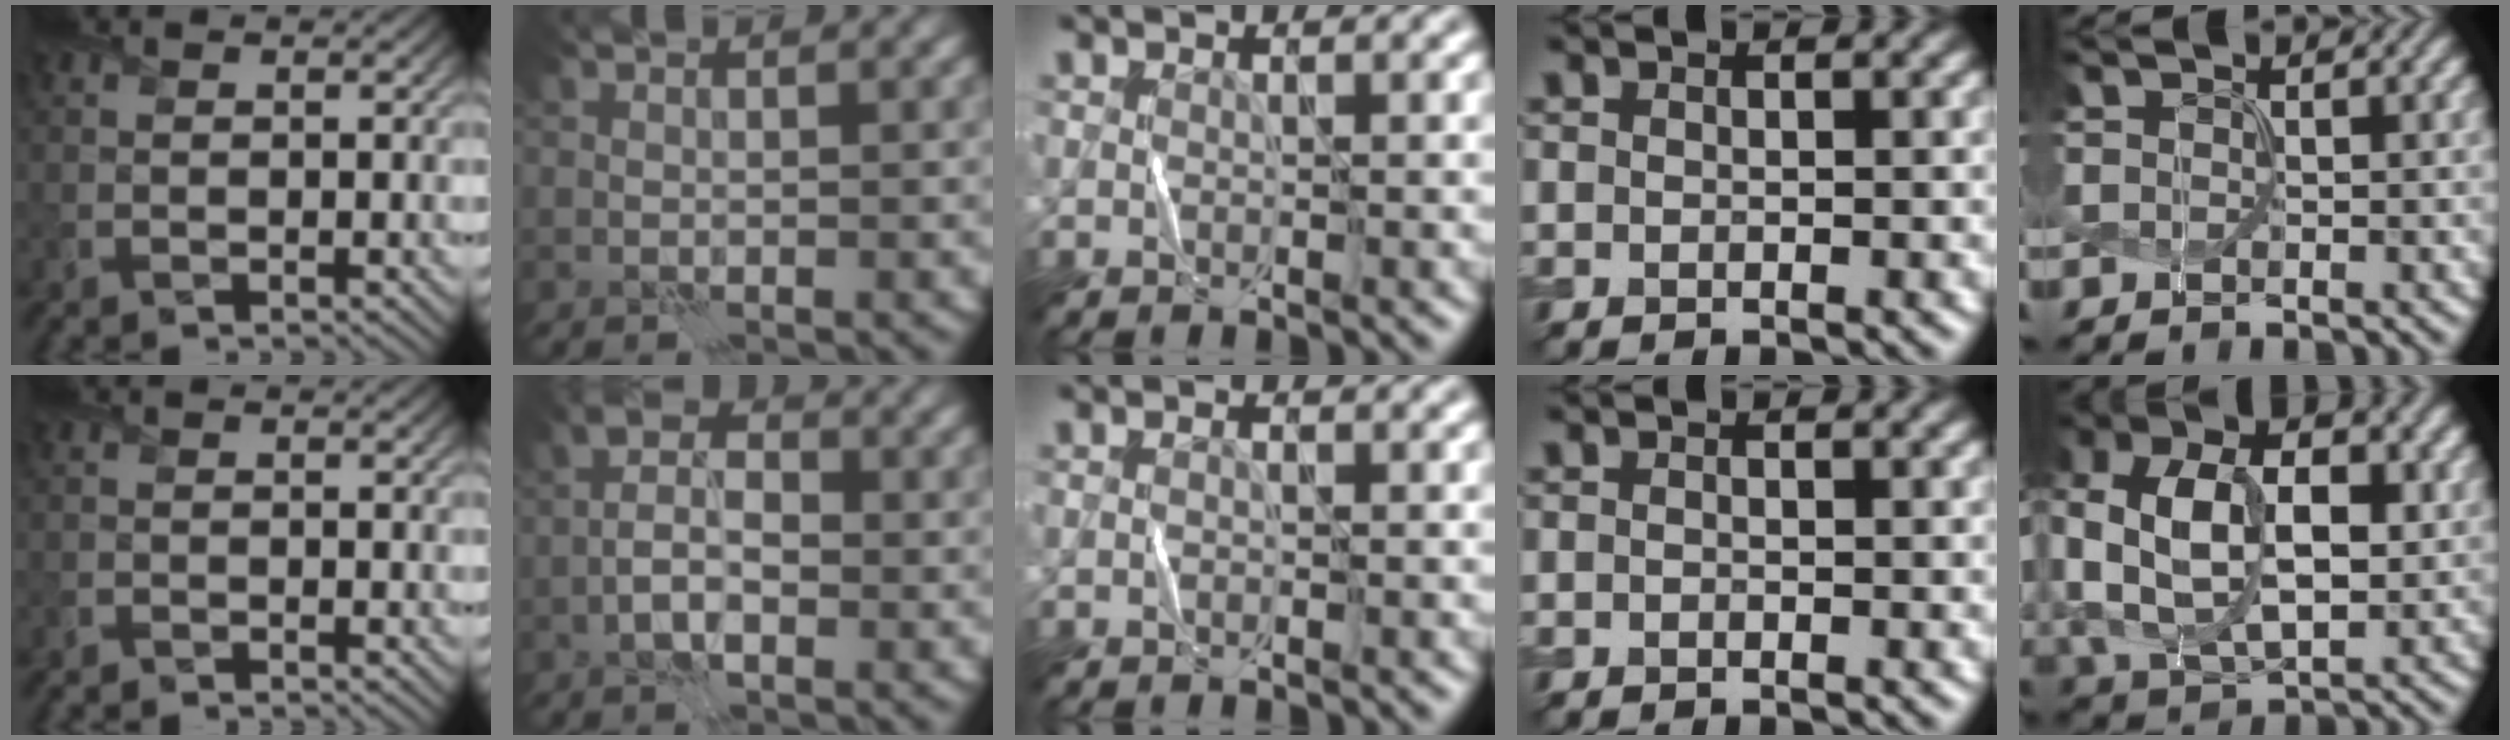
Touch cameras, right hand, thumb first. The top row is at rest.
{"thumb": {"total": 1.1, "force": [-1.1, -0.1, -0.2], "torque": [0.004, -0.008, -0.024]}, "index": {"total": 4.4, "force": [-1.2, 2.3, 3.5], "torque": [-0.069, 0.007, -0.029]}, "middle": {"total": 0.5, "force": [0.1, 0.2, 0.4], "torque": [-0.005, -0.005, -0.006]}, "little": {"total": 12.1, "force": [0.2, 7.7, 9.3], "torque": [-0.191, 0.003, 0.004]}}